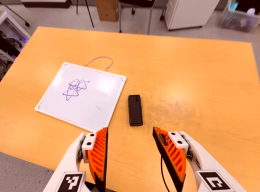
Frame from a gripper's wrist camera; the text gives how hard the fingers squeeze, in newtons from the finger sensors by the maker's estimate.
{"total": 0.0}